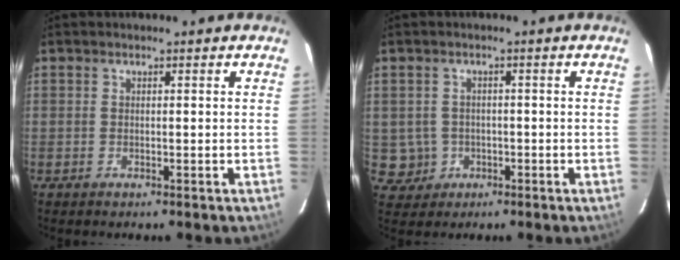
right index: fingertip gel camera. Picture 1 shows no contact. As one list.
[{"total": 4.6, "force": [-0.9, 4.5, 0.3], "torque": [-0.016, 0.015, -0.005]}]